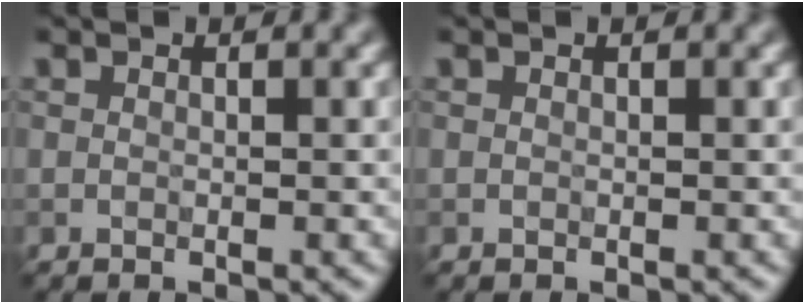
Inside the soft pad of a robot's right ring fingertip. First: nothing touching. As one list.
[{"total": 0.0}]